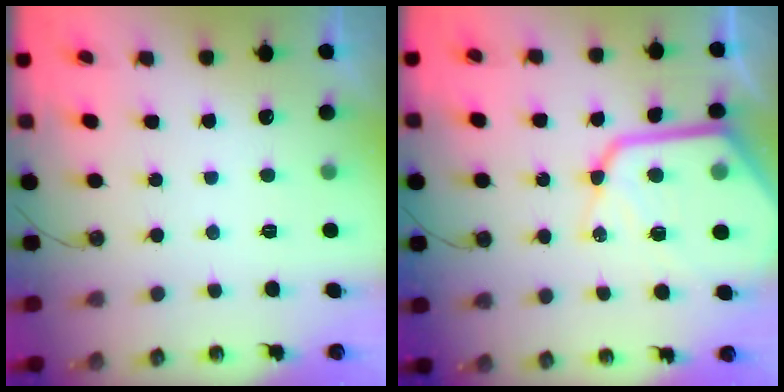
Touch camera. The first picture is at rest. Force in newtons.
{"total": 20.7, "press": 20.6, "slide": 1.7}